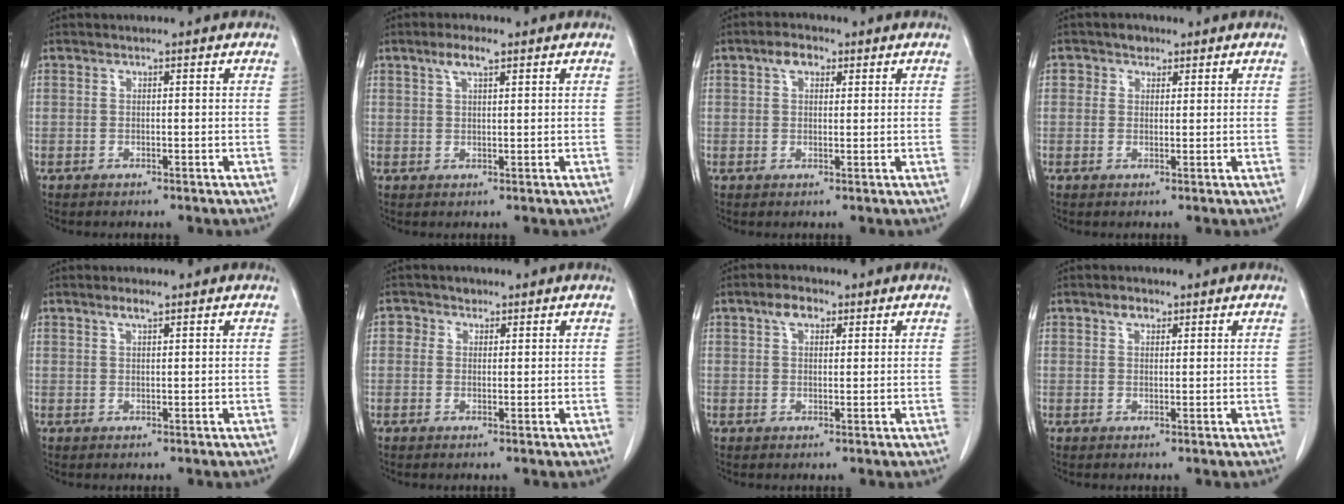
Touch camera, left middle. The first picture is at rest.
{"total": 3.3, "force": [2.0, 0.7, 2.4], "torque": [-0.053, 0.007, 0.039]}
{"total": 3.0, "force": [1.6, 1.8, 1.9], "torque": [-0.037, 0.013, 0.027]}
{"total": 2.1, "force": [1.1, 1.6, 0.5], "torque": [-0.008, 0.004, 0.014]}
{"total": 1.5, "force": [1.1, 0.2, 1.0], "torque": [-0.023, 0.002, 0.023]}
{"total": 2.0, "force": [0.8, 1.8, 0.3], "torque": [0.000, 0.003, 0.008]}
{"total": 3.2, "force": [1.8, 1.8, 1.9], "torque": [-0.040, 0.011, 0.033]}
{"total": 1.8, "force": [1.2, 1.0, 0.8], "torque": [-0.017, 0.004, 0.020]}